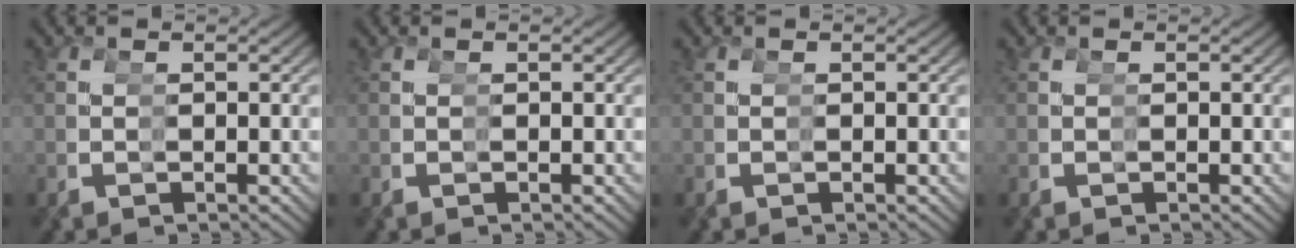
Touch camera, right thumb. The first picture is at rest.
{"total": 0.0}
{"total": 0.0}
{"total": 0.0}